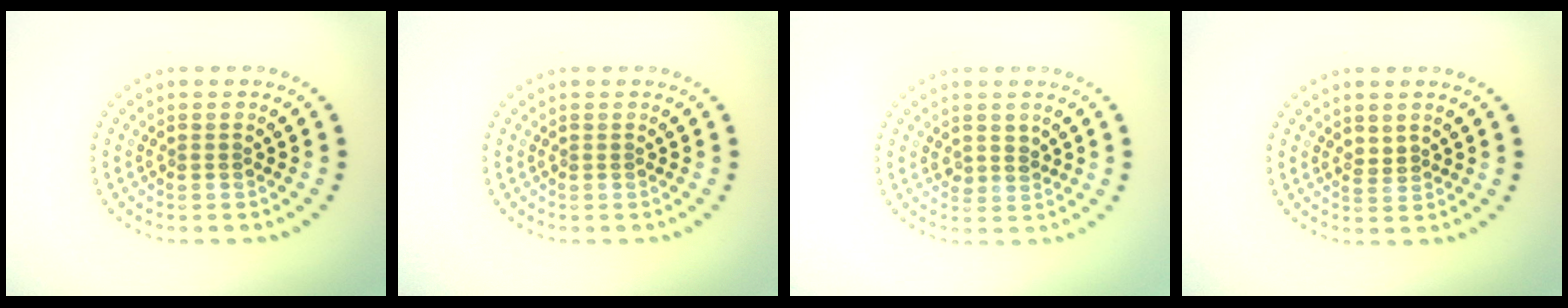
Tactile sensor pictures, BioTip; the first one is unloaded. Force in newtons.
{"total": 0.0}
{"total": 1.4, "press": 1.2, "slide": 0.8}
{"total": 1.0, "press": 0.8, "slide": 0.6}